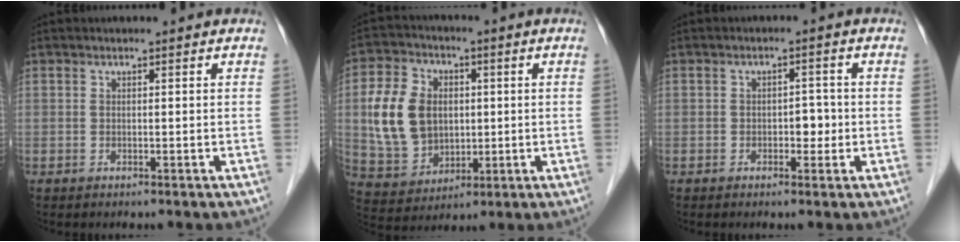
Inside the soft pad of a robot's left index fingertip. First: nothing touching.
{"total": 11.9, "force": [0.9, 9.2, 7.5], "torque": [-0.181, 0.020, 0.029]}
{"total": 2.6, "force": [-0.8, 1.6, 1.8], "torque": [-0.021, 0.005, -0.010]}